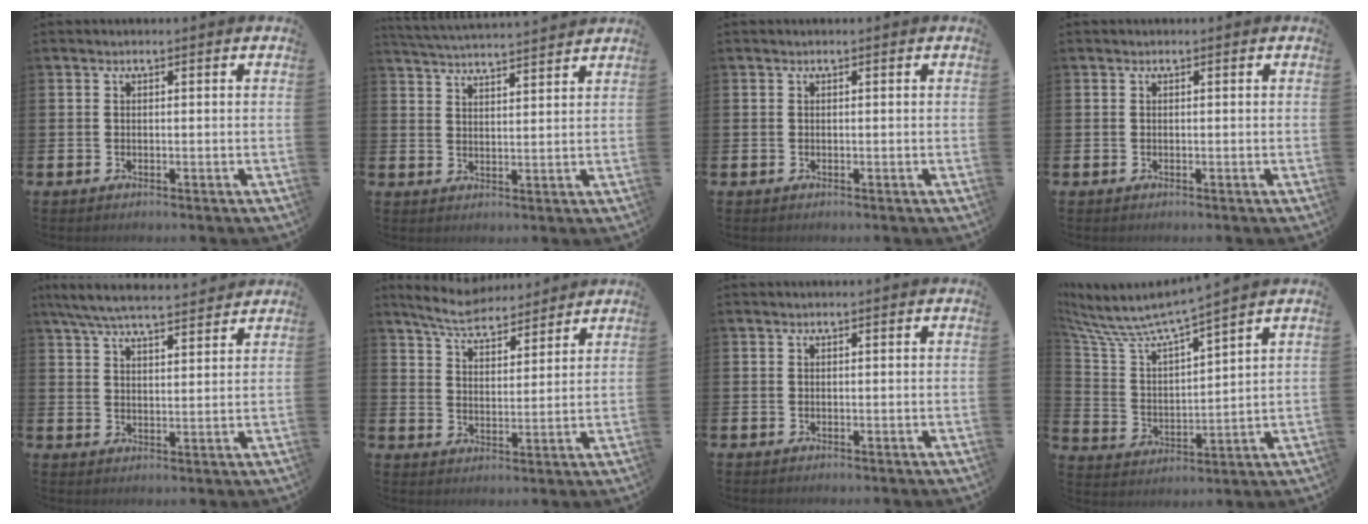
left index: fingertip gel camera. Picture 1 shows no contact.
{"total": 4.4, "force": [4.4, -0.2, 0.3], "torque": [-0.021, -0.028, 0.079]}
{"total": 0.0}
{"total": 0.0}
{"total": 6.6, "force": [6.3, 0.7, 2.0], "torque": [-0.057, -0.030, 0.113]}
{"total": 6.4, "force": [6.2, 1.0, 1.5], "torque": [-0.049, -0.031, 0.110]}
{"total": 0.0}
{"total": 6.7, "force": [6.3, 0.9, 2.2], "torque": [-0.079, -0.049, 0.102]}